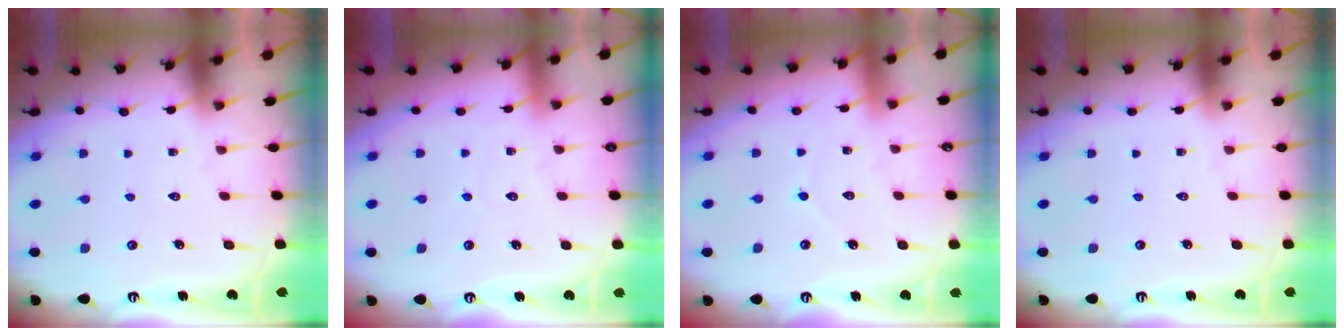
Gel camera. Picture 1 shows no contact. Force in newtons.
{"total": 2.7, "press": 2.7, "slide": 0.3}
{"total": 4.1, "press": 4.1, "slide": 0.5}
{"total": 0.0}